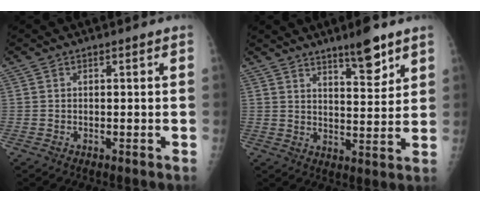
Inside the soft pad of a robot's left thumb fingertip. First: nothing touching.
{"total": 8.0, "force": [5.7, 2.0, 5.3], "torque": [-0.066, -0.042, 0.090]}